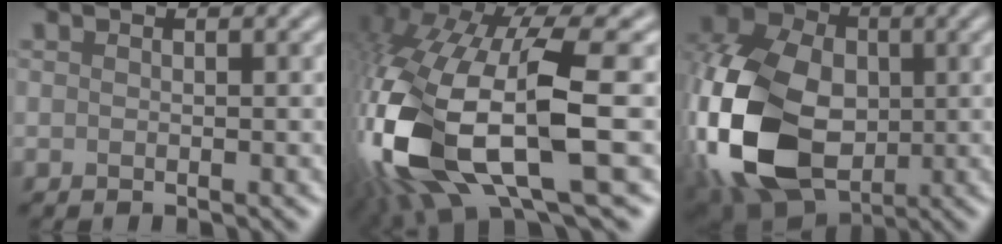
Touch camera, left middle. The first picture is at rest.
{"total": 16.5, "force": [-4.2, 6.4, 14.6], "torque": [-0.341, -0.043, -0.059]}
{"total": 17.1, "force": [-2.9, 12.1, 11.8], "torque": [-0.264, -0.030, -0.052]}